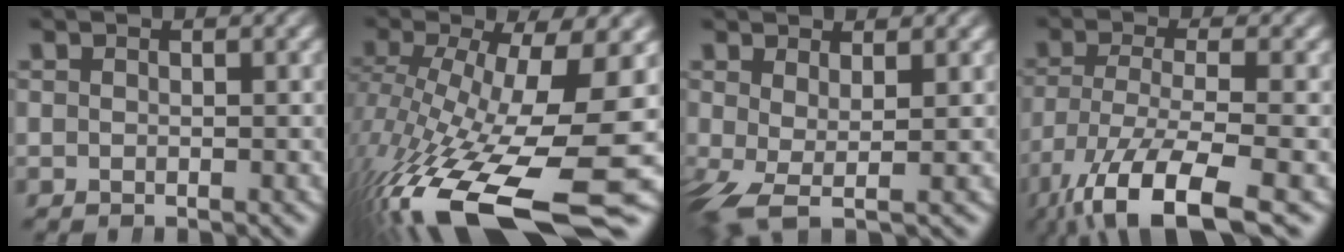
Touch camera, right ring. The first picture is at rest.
{"total": 14.2, "force": [-6.4, 5.4, 11.5], "torque": [-0.210, -0.057, -0.065]}
{"total": 4.2, "force": [-2.1, 1.7, 3.2], "torque": [-0.084, -0.039, -0.011]}
{"total": 9.1, "force": [-4.4, 4.1, 6.8], "torque": [-0.144, -0.055, -0.040]}